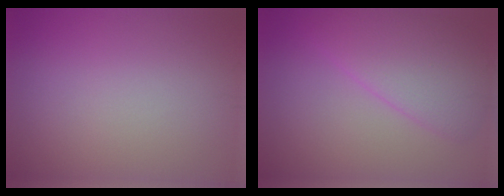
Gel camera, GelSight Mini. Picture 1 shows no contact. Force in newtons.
{"total": 5.2, "press": 5.2, "slide": 0.1}